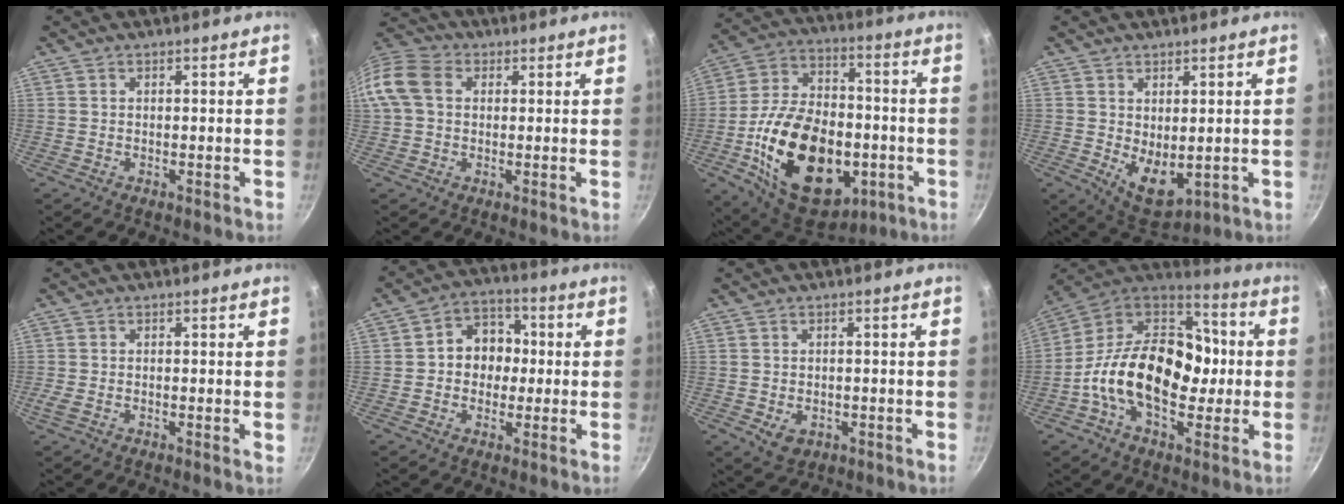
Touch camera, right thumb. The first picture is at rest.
{"total": 10.5, "force": [1.7, 8.1, 6.5], "torque": [-0.124, 0.022, 0.016]}
{"total": 28.3, "force": [-6.9, 17.8, 20.9], "torque": [-0.324, 0.033, -0.100]}
{"total": 7.4, "force": [0.5, 4.4, 5.9], "torque": [-0.070, -0.023, 0.027]}
{"total": 2.1, "force": [-0.3, 0.8, 2.0], "torque": [-0.035, -0.004, -0.010]}
{"total": 8.9, "force": [0.1, 7.5, 4.8], "torque": [-0.021, 0.020, -0.011]}
{"total": 3.8, "force": [-1.0, 2.8, 2.3], "torque": [-0.032, -0.003, -0.006]}
{"total": 23.5, "force": [-2.2, 15.5, 17.5], "torque": [-0.252, 0.053, -0.056]}